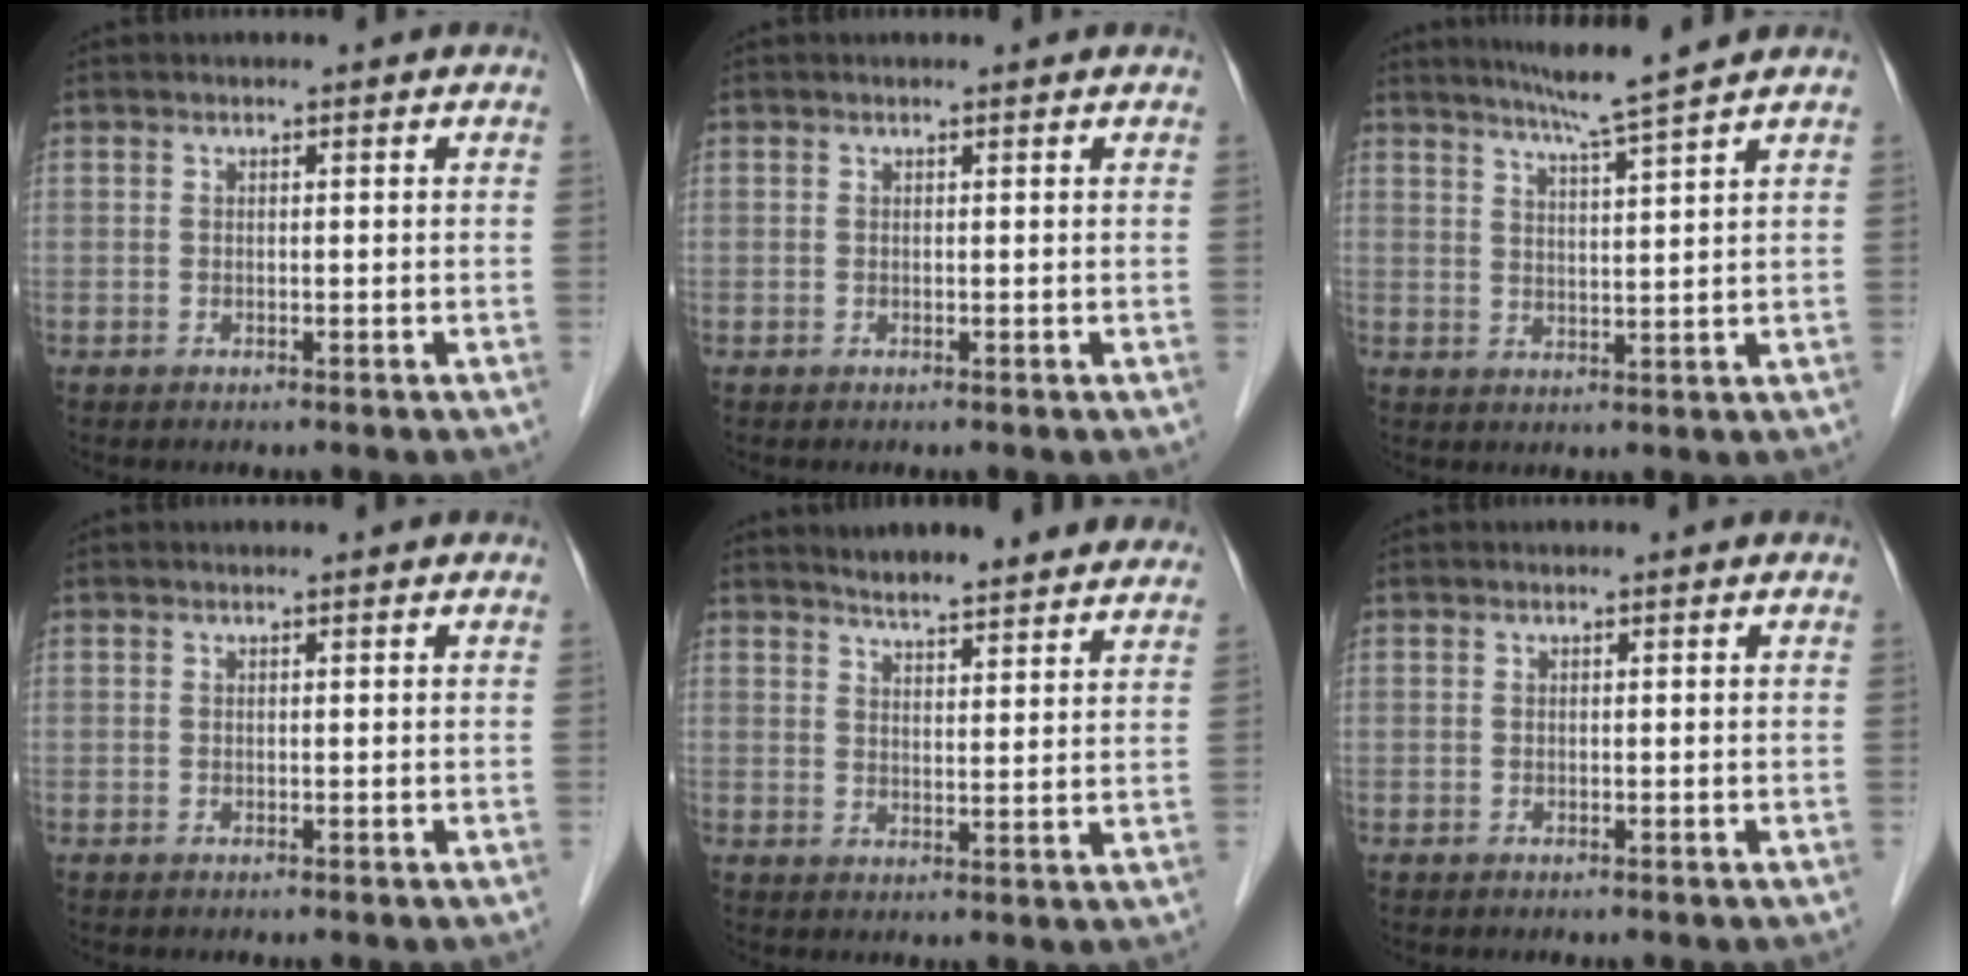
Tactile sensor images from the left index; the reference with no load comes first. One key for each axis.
{"total": 0.7, "fx": 0.7, "fy": 0.1, "fz": 0.2, "tx": -0.008, "ty": 0.001, "tz": 0.007}
{"total": 6.7, "fx": 5.6, "fy": -1.8, "fz": 3.2, "tx": -0.055, "ty": -0.008, "tz": 0.092}
{"total": 0.0}
{"total": 14.4, "fx": 13.3, "fy": 1.8, "fz": 5.2, "tx": -0.063, "ty": 0.008, "tz": 0.162}
{"total": 0.0}